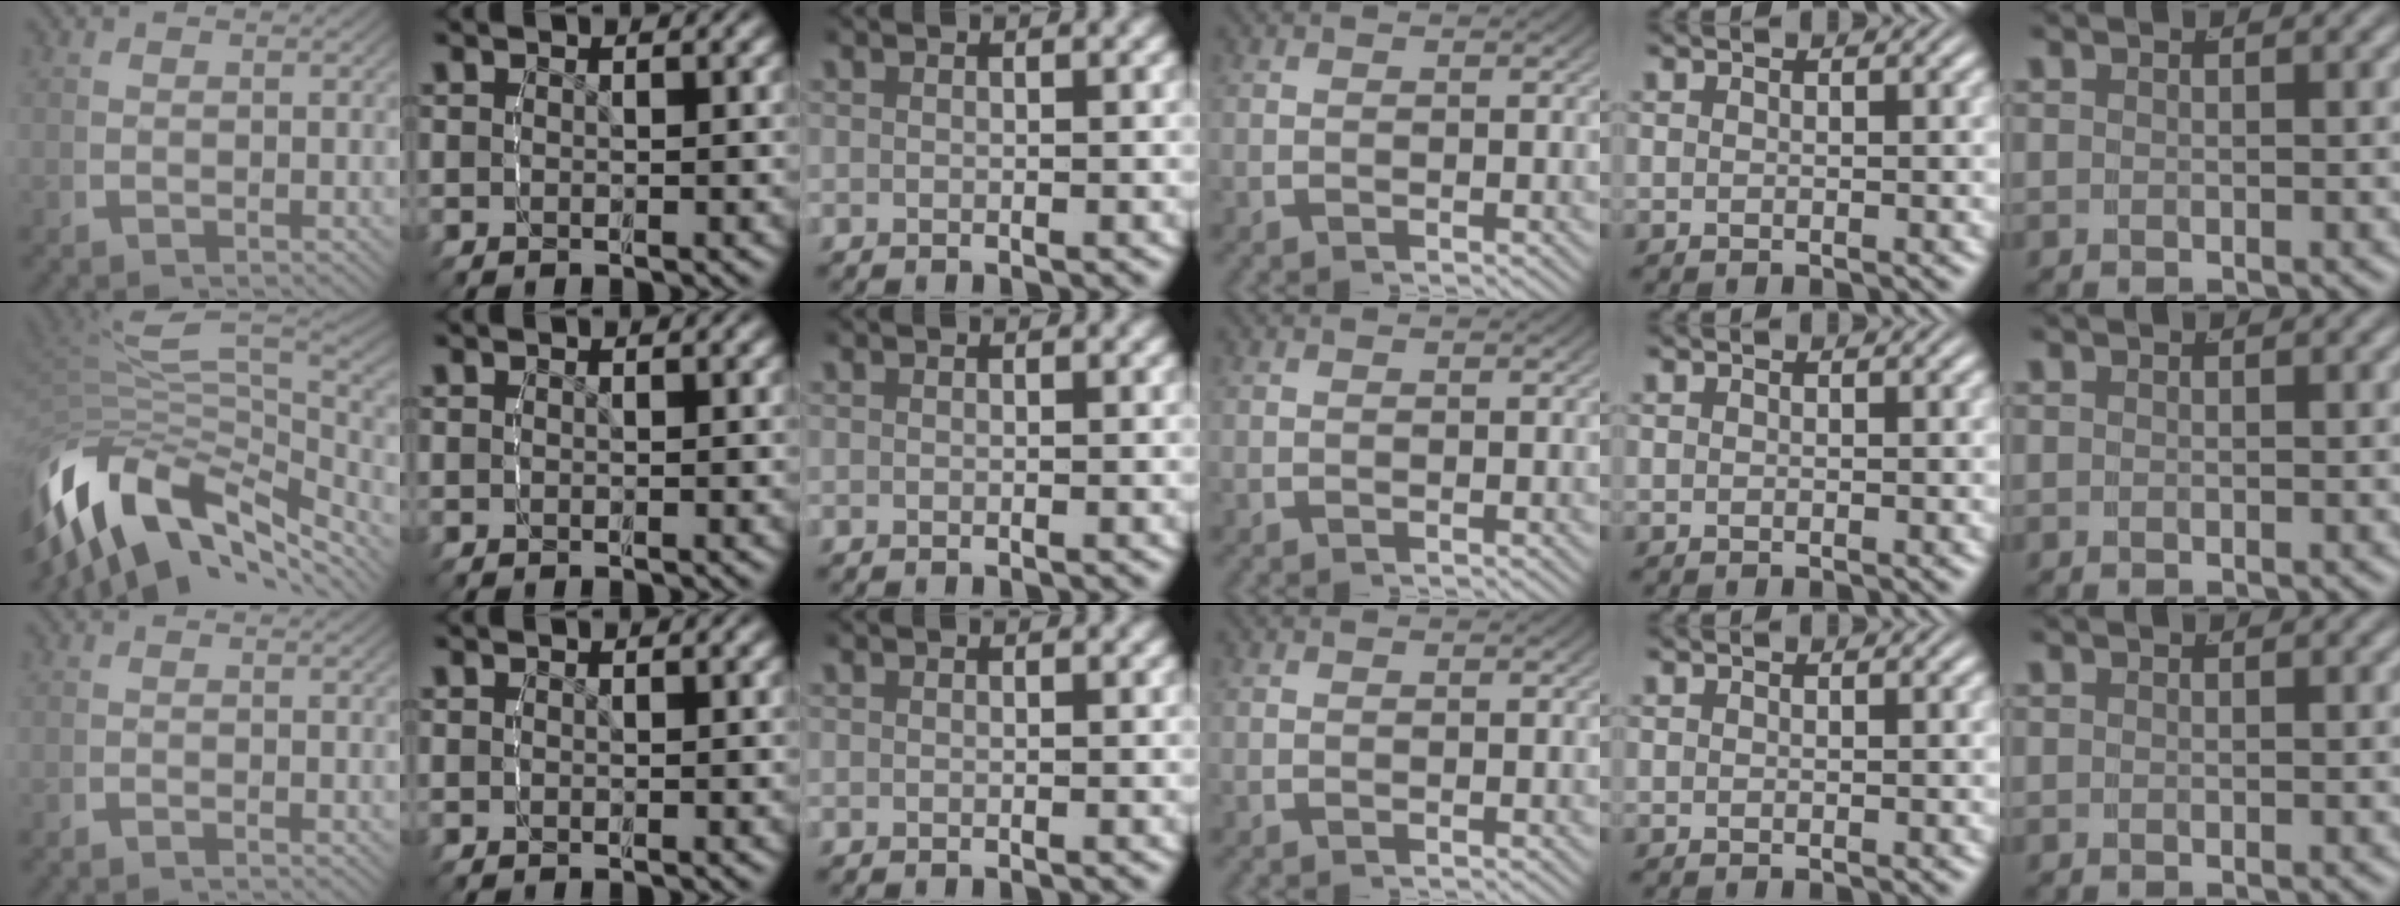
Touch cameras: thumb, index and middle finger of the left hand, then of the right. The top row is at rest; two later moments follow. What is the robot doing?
{"motion": "lift_and_place", "object": "lipstick"}